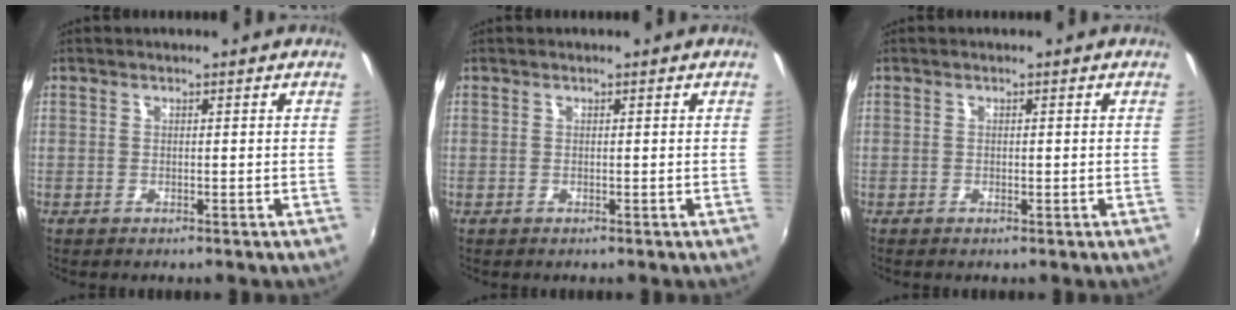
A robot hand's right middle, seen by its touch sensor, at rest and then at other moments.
{"total": 0.0}
{"total": 0.0}